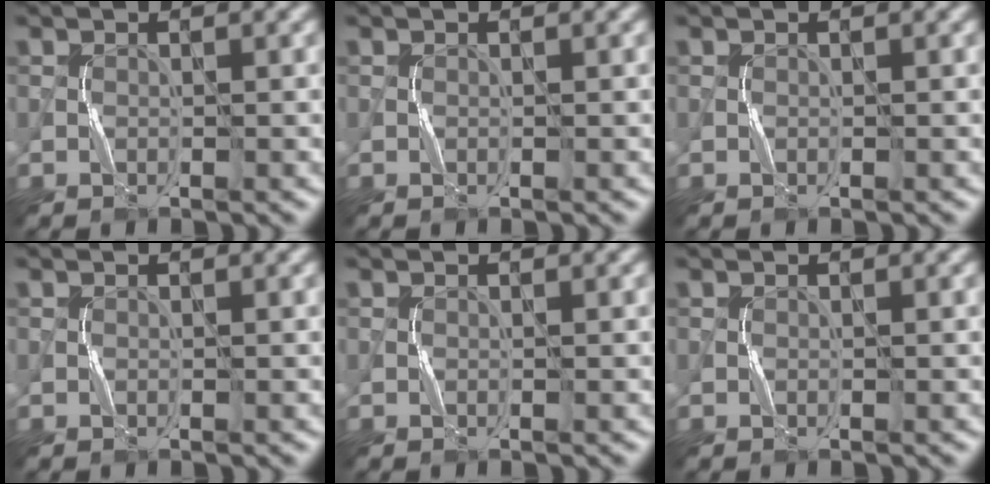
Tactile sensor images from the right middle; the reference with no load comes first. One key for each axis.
{"total": 0.0}
{"total": 0.0}
{"total": 0.0}
{"total": 0.0}
{"total": 0.0}